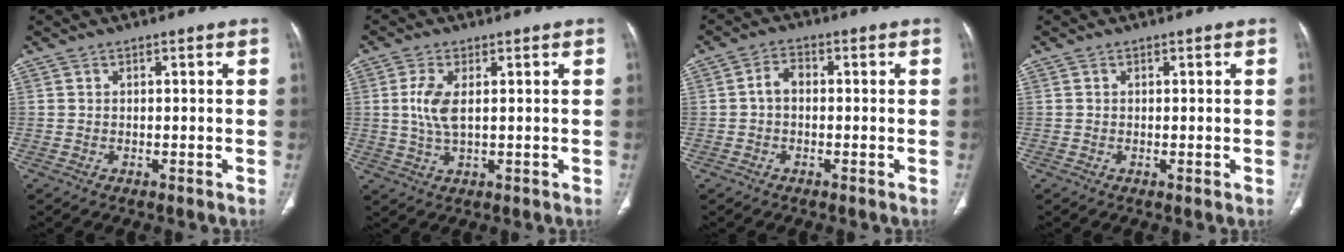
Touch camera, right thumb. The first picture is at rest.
{"total": 5.6, "force": [0.9, 2.4, 5.0], "torque": [-0.117, -0.005, 0.020]}
{"total": 2.9, "force": [-0.3, 2.0, 2.1], "torque": [-0.032, 0.013, -0.012]}
{"total": 0.0}